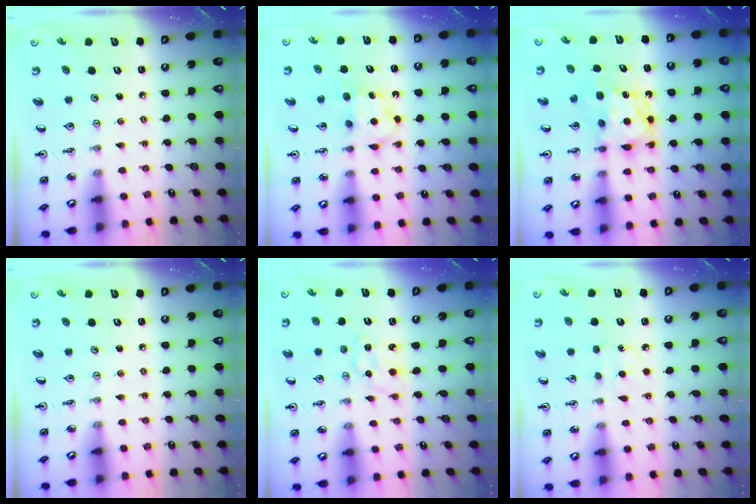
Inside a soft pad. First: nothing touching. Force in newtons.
{"total": 6.3, "press": 6.3, "slide": 0.3}
{"total": 6.6, "press": 6.6, "slide": 0.6}
{"total": 0.0}
{"total": 1.7, "press": 1.7, "slide": 0.3}
{"total": 4.9, "press": 4.9, "slide": 0.5}